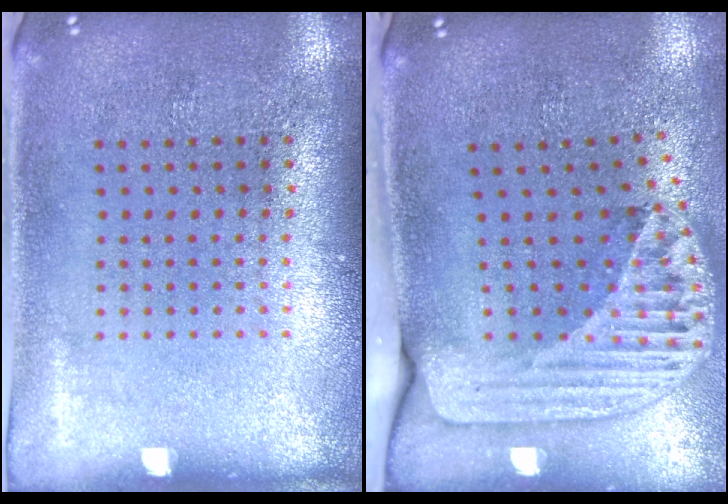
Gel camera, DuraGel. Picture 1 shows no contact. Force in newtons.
{"total": 2.5, "press": 1.8, "slide": 1.8}